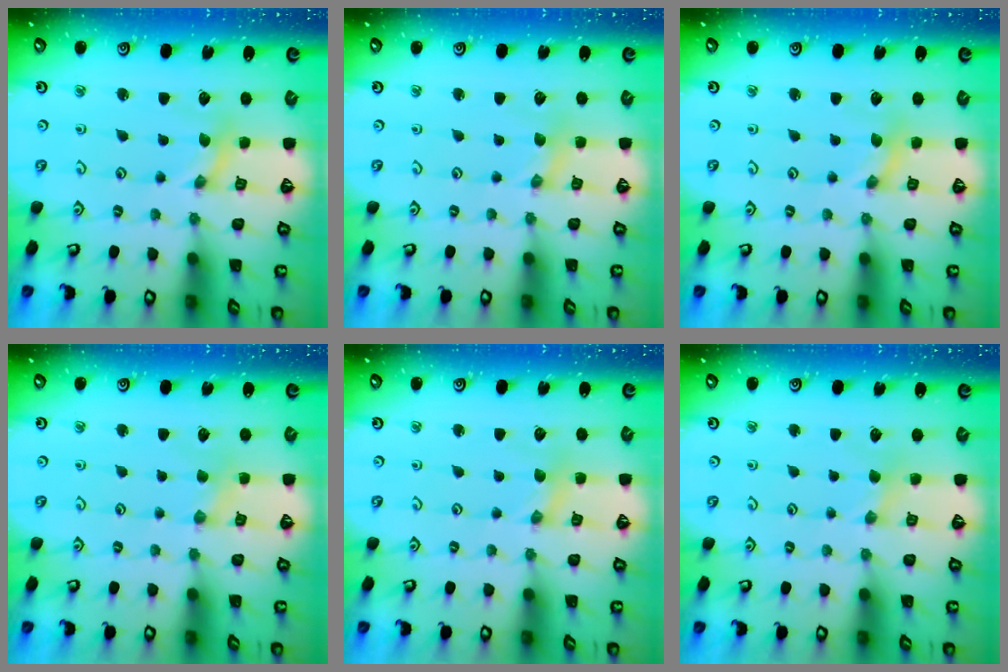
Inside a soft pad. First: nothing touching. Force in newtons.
{"total": 1.4, "press": 1.4, "slide": 0.3}
{"total": 0.0}
{"total": 1.9, "press": 1.8, "slide": 0.3}
{"total": 1.4, "press": 1.4, "slide": 0.3}
{"total": 1.6, "press": 1.5, "slide": 0.3}